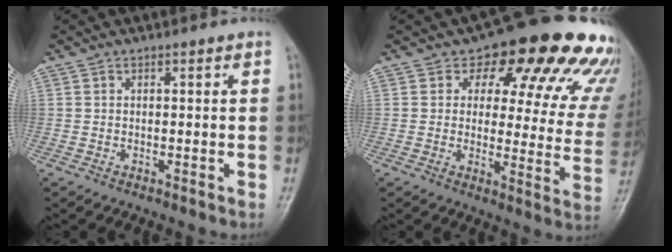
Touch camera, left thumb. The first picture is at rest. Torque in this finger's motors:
{"motor_torque": [1.09, 1.19, 1.37, -1.40, 0.04]}